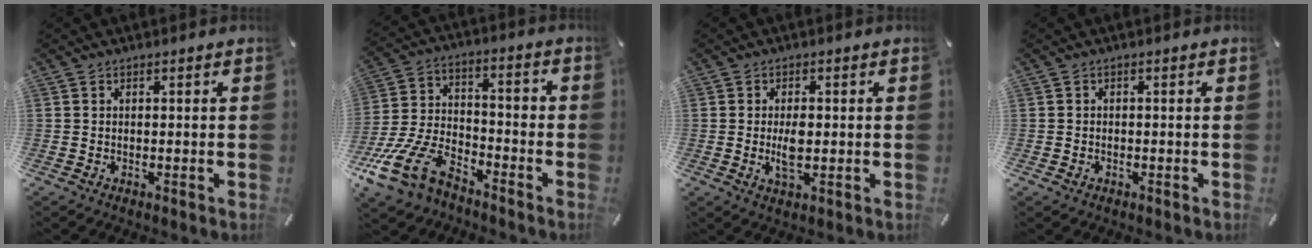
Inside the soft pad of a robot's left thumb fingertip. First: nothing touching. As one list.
[{"total": 15.9, "force": [-10.9, 8.1, 8.4], "torque": [-0.167, 0.057, -0.195]}, {"total": 4.5, "force": [0.0, 2.1, 4.0], "torque": [-0.089, -0.010, -0.009]}, {"total": 0.9, "force": [-0.4, 0.7, 0.2], "torque": [-0.003, 0.004, -0.010]}]